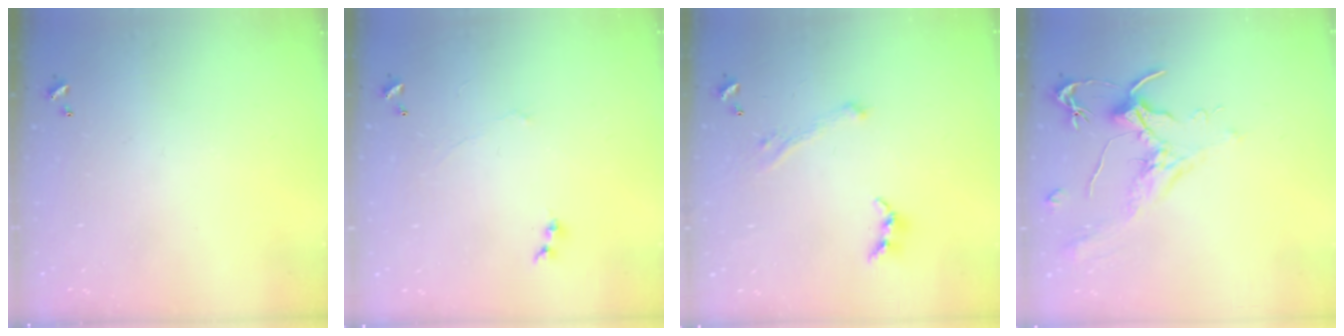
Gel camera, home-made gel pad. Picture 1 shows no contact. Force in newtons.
{"total": 0.7, "press": 0.4, "slide": 0.6}
{"total": 1.8, "press": 1.7, "slide": 0.6}
{"total": 2.0, "press": 1.8, "slide": 0.8}